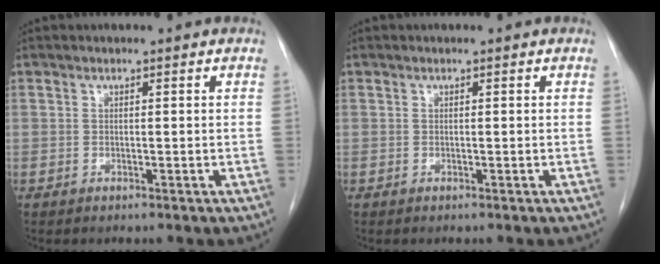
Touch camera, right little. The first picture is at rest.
{"total": 0.0}